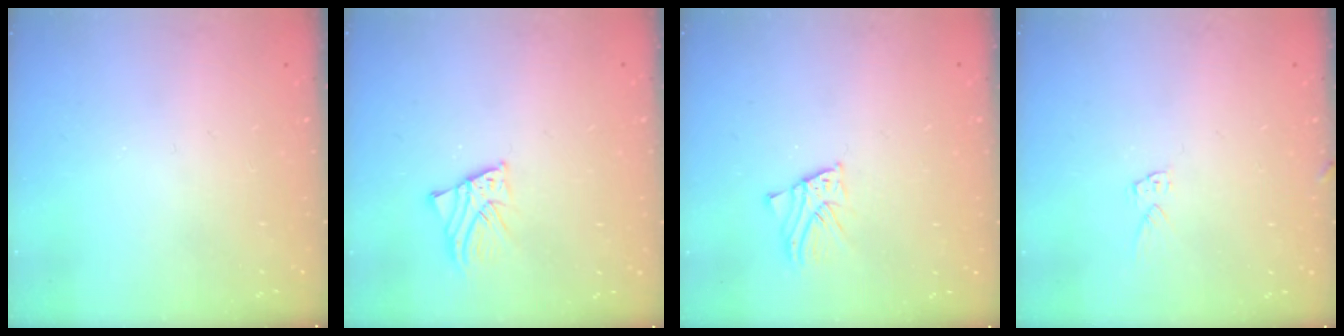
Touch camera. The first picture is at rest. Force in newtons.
{"total": 2.1, "press": 2.1, "slide": 0.2}
{"total": 2.5, "press": 2.5, "slide": 0.2}
{"total": 5.2, "press": 5.2, "slide": 0.0}